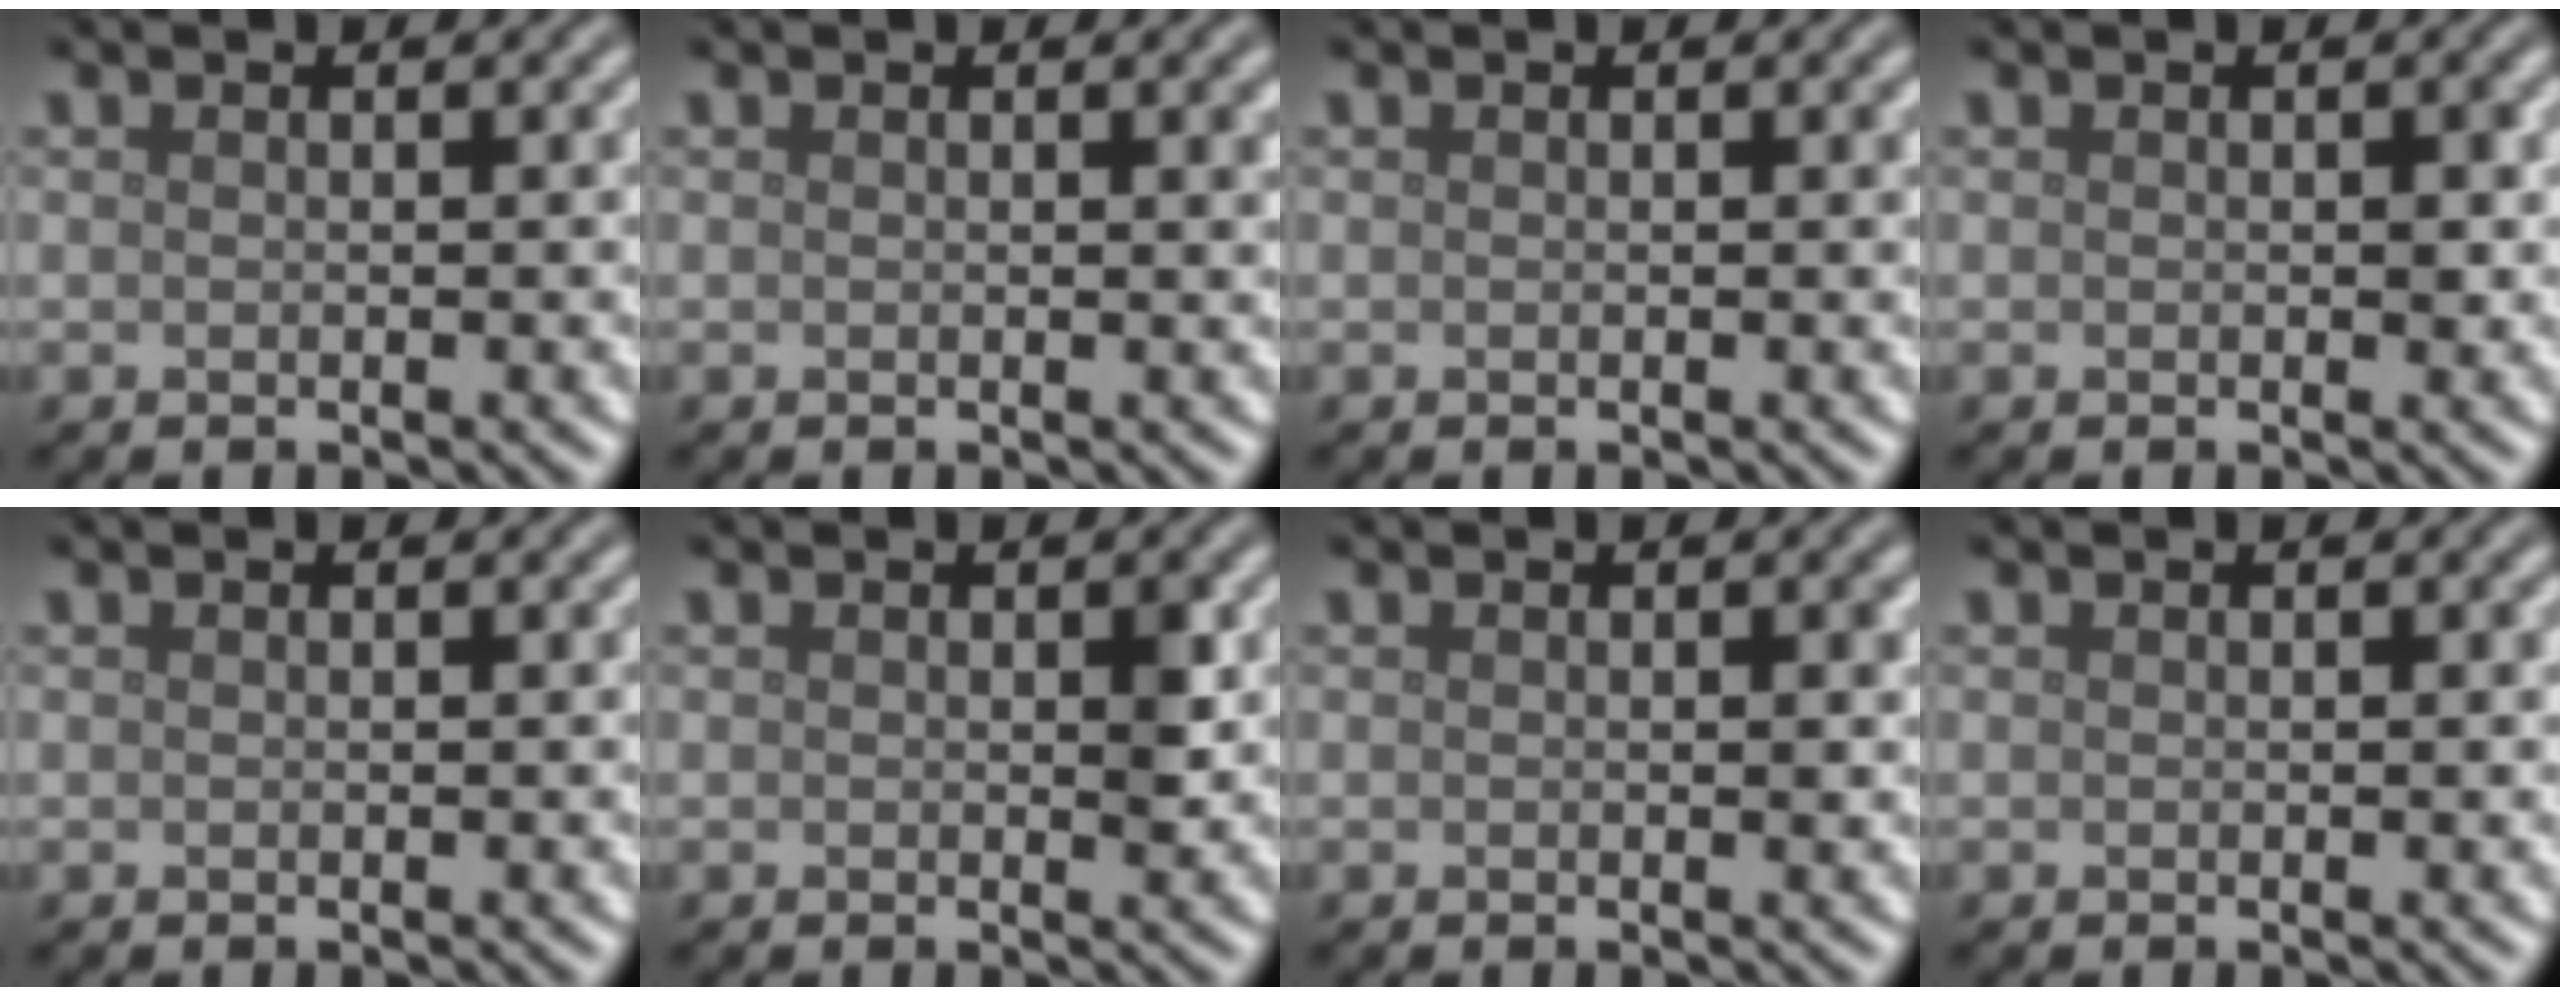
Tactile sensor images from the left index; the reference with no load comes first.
{"total": 0.6, "force": [0.2, 0.1, 0.5], "torque": [-0.004, 0.000, 0.003]}
{"total": 0.0}
{"total": 0.8, "force": [0.0, 0.5, 0.6], "torque": [-0.005, -0.003, 0.000]}
{"total": 0.0}
{"total": 1.1, "force": [0.1, 0.5, 0.9], "torque": [-0.008, -0.004, 0.000]}
{"total": 0.5, "force": [0.0, 0.2, 0.5], "torque": [-0.005, -0.002, 0.000]}
{"total": 0.0}